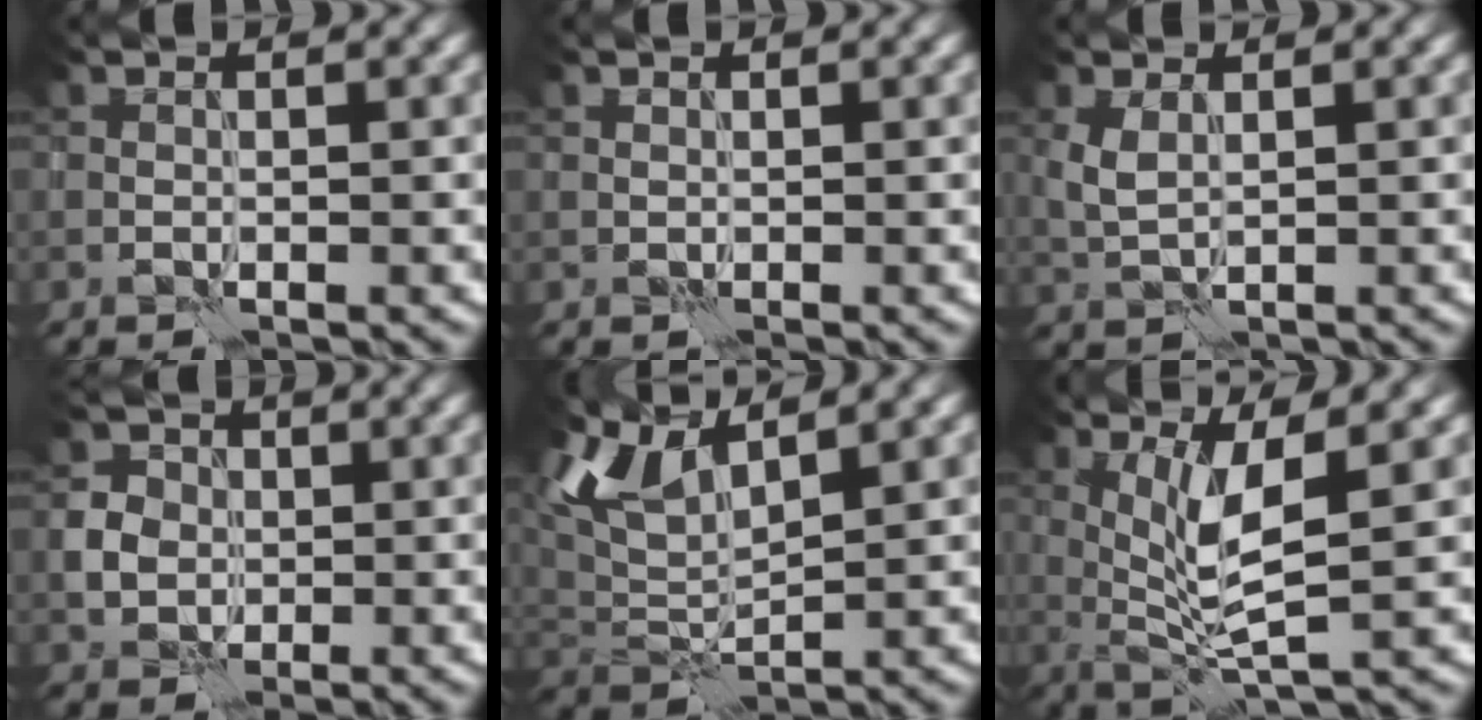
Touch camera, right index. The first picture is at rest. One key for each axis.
{"total": 0.0}
{"total": 2.1, "fx": 0.7, "fy": 0.9, "fz": 1.7, "tx": -0.048, "ty": 0.003, "tz": 0.017}
{"total": 3.0, "fx": -0.3, "fy": 2.7, "fz": 1.2, "tx": -0.020, "ty": -0.001, "tz": -0.010}
{"total": 5.5, "fx": 3.6, "fy": 2.2, "fz": 3.5, "tx": -0.090, "ty": 0.005, "tz": 0.069}
{"total": 5.4, "fx": 1.0, "fy": 1.1, "fz": 5.2, "tx": -0.104, "ty": -0.008, "tz": 0.025}